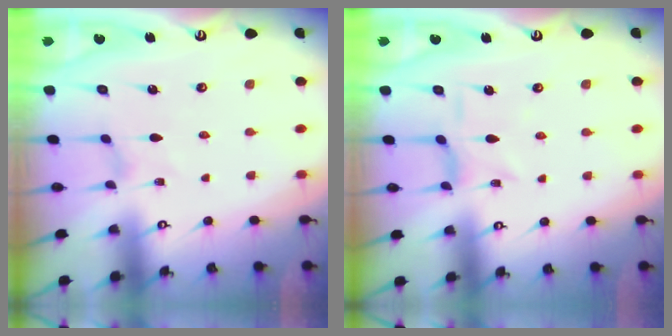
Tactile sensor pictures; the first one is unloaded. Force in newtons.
{"total": 2.8, "press": 2.7, "slide": 0.6}